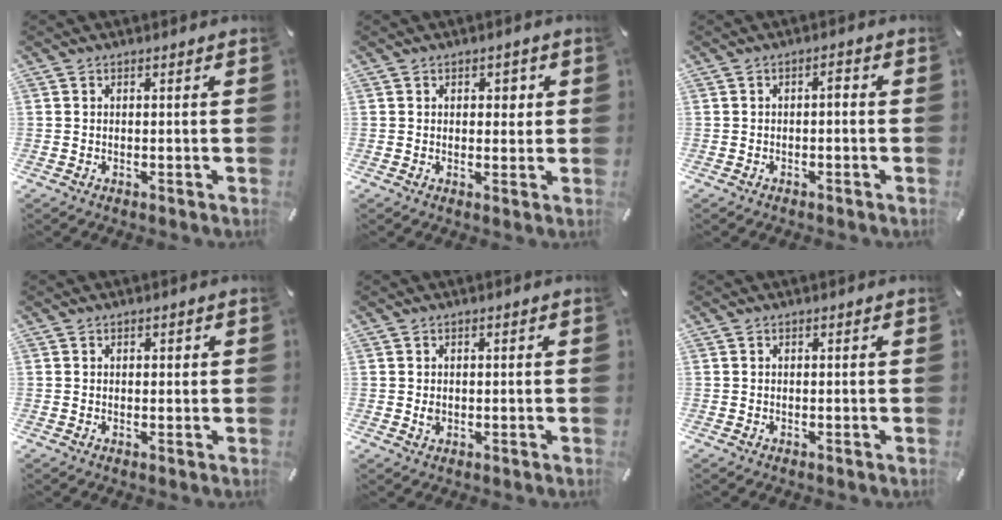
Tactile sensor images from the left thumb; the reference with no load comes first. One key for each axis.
{"total": 2.5, "fx": 0.7, "fy": 1.9, "fz": 1.5, "tx": -0.007, "ty": -0.003, "tz": 0.003}
{"total": 2.1, "fx": -0.6, "fy": 1.0, "fz": 1.8, "tx": -0.038, "ty": 0.012, "tz": -0.015}
{"total": 0.9, "fx": 0.2, "fy": 0.8, "fz": 0.5, "tx": -0.002, "ty": 0.002, "tz": 0.001}
{"total": 1.4, "fx": 0.0, "fy": 1.2, "fz": 0.7, "tx": -0.007, "ty": 0.001, "tz": -0.002}
{"total": 0.0}